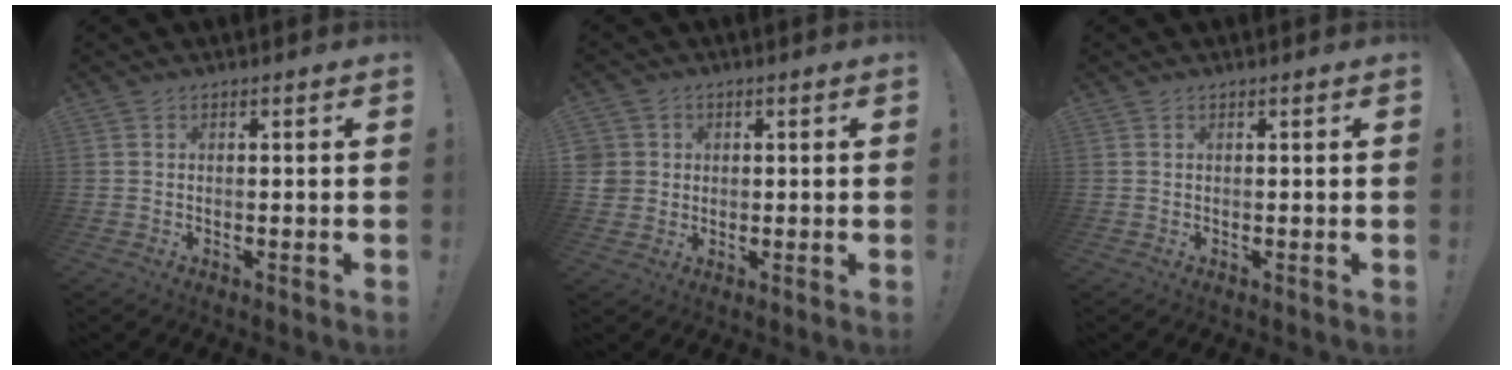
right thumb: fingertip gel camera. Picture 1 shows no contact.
{"total": 4.5, "force": [1.0, 4.3, 0.9], "torque": [-0.017, -0.002, 0.020]}
{"total": 0.0}